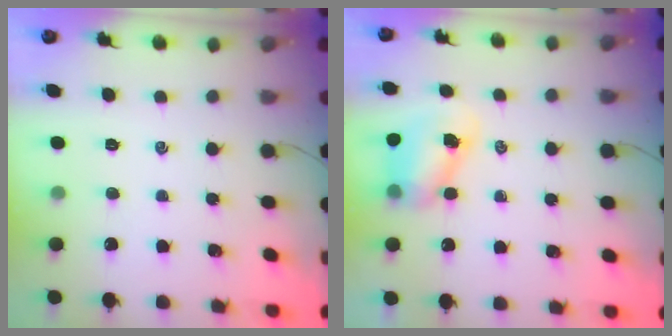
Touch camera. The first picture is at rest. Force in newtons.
{"total": 7.5, "press": 7.4, "slide": 1.0}